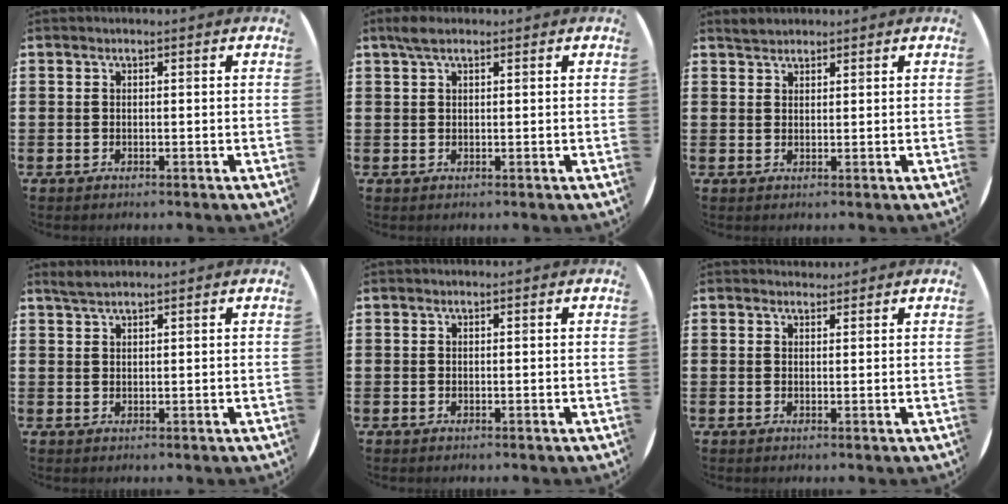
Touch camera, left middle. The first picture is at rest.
{"total": 2.0, "force": [1.4, 0.7, 1.4], "torque": [-0.030, 0.006, 0.024]}
{"total": 1.6, "force": [1.5, 0.4, 0.0], "torque": [0.005, 0.000, 0.028]}
{"total": 1.7, "force": [1.6, 0.1, 0.6], "torque": [-0.013, 0.002, 0.029]}
{"total": 0.0}
{"total": 1.0, "force": [1.0, 0.2, -0.1], "torque": [0.010, 0.000, 0.017]}